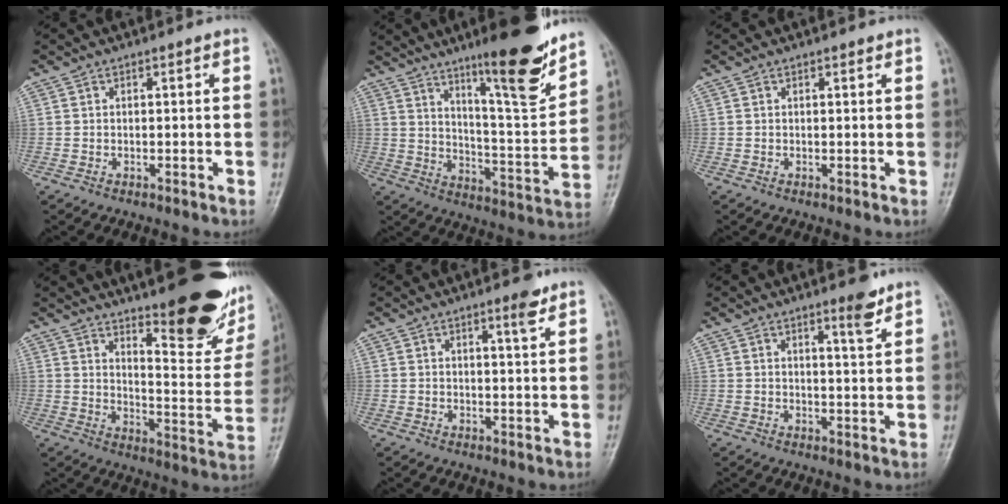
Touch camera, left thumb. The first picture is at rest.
{"total": 17.2, "force": [12.1, 2.6, 12.0], "torque": [-0.153, -0.083, 0.193]}
{"total": 1.0, "force": [0.7, 0.4, 0.5], "torque": [-0.007, -0.004, 0.009]}
{"total": 22.7, "force": [15.6, 6.4, 15.2], "torque": [-0.167, -0.107, 0.213]}
{"total": 3.5, "force": [2.4, 0.6, 2.5], "torque": [-0.034, -0.016, 0.035]}
{"total": 4.4, "force": [3.2, 0.7, 3.0], "torque": [-0.039, -0.026, 0.046]}